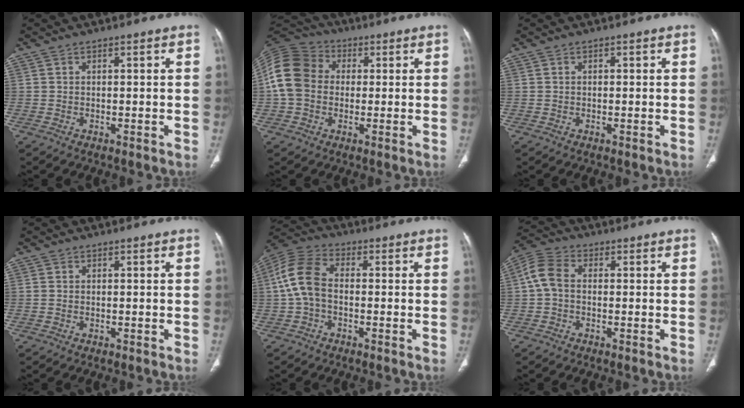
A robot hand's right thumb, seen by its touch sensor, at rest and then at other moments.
{"total": 12.4, "force": [0.4, 10.2, 7.1], "torque": [-0.139, 0.030, -0.004]}
{"total": 0.0}
{"total": 0.0}
{"total": 9.2, "force": [-0.6, 5.8, 7.1], "torque": [-0.147, 0.028, -0.022]}
{"total": 5.9, "force": [-0.1, 4.1, 4.3], "torque": [-0.085, 0.017, -0.012]}